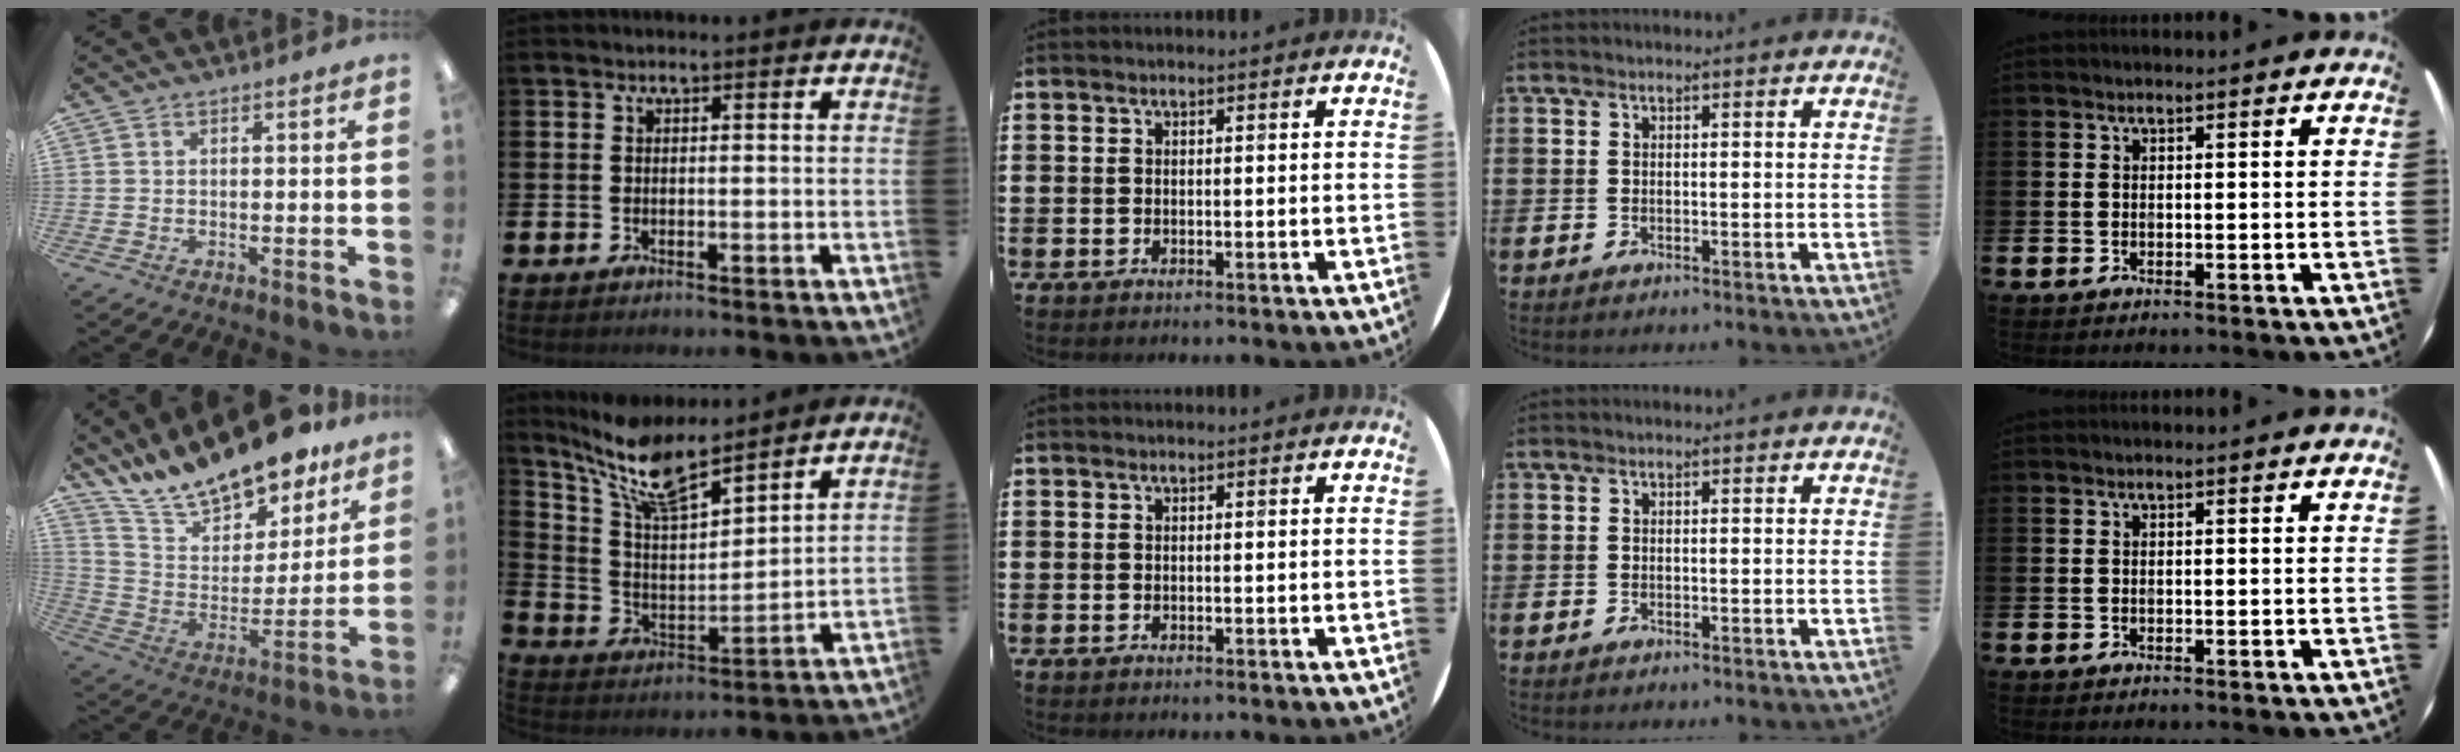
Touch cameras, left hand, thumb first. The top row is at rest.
{"thumb": {"total": 18.2, "force": [16.3, 5.4, 6.1], "torque": [-0.127, -0.120, 0.288]}, "index": {"total": 10.4, "force": [8.7, 2.7, 5.0], "torque": [-0.136, -0.040, 0.157]}}